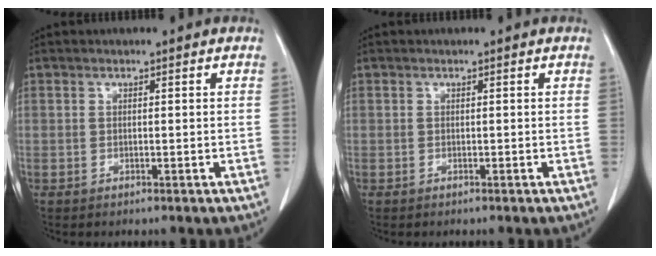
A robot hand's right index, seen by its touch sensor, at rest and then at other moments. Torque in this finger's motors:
{"motor_torque": [-0.02, 0.14, 0.05, 0.00]}